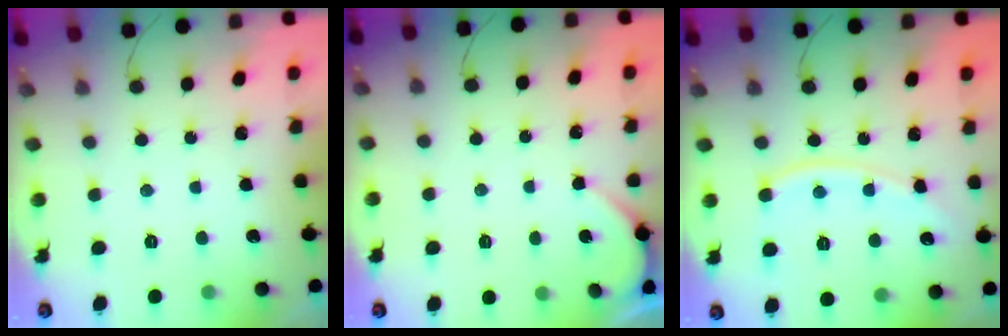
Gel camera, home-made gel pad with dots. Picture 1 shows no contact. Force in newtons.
{"total": 1.6, "press": 1.6, "slide": 0.3}
{"total": 11.2, "press": 11.1, "slide": 1.2}